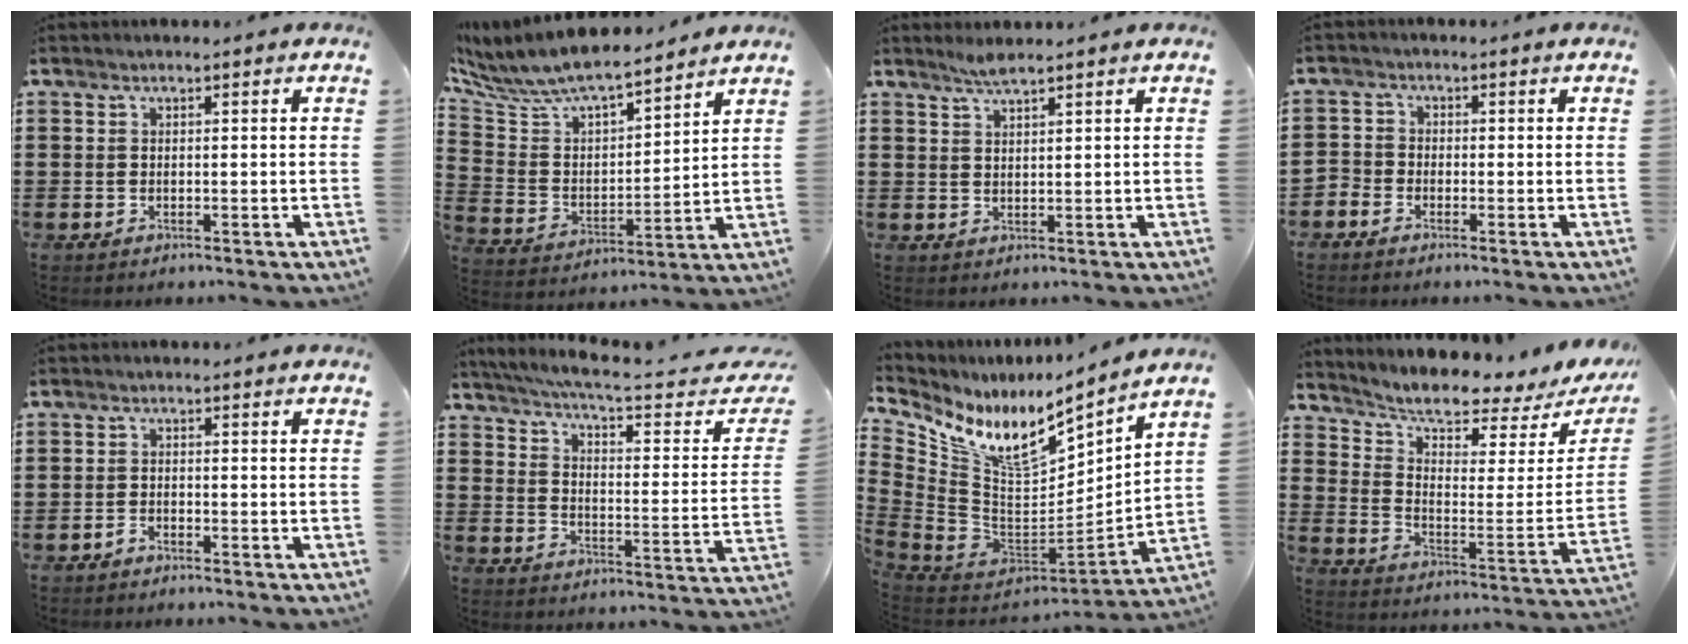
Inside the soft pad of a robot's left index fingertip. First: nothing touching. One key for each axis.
{"total": 8.2, "fx": 7.6, "fy": 1.7, "fz": 2.6, "tx": -0.090, "ty": -0.050, "tz": 0.131}
{"total": 2.1, "fx": 1.8, "fy": -0.1, "fz": 1.0, "tx": -0.023, "ty": 0.001, "tz": 0.034}
{"total": 1.9, "fx": -1.6, "fy": 1.1, "fz": 0.0, "tx": -0.007, "ty": 0.003, "tz": -0.037}
{"total": 1.2, "fx": -1.1, "fy": 0.2, "fz": 0.3, "tx": -0.012, "ty": 0.001, "tz": -0.023}
{"total": 5.8, "fx": 4.8, "fy": -0.3, "fz": 3.2, "tx": -0.086, "ty": -0.036, "tz": 0.075}
{"total": 10.7, "fx": 7.1, "fy": 4.1, "fz": 6.8, "tx": -0.155, "ty": -0.053, "tz": 0.124}
{"total": 6.1, "fx": 5.4, "fy": -0.4, "fz": 3.0, "tx": -0.071, "ty": -0.070, "tz": 0.079}